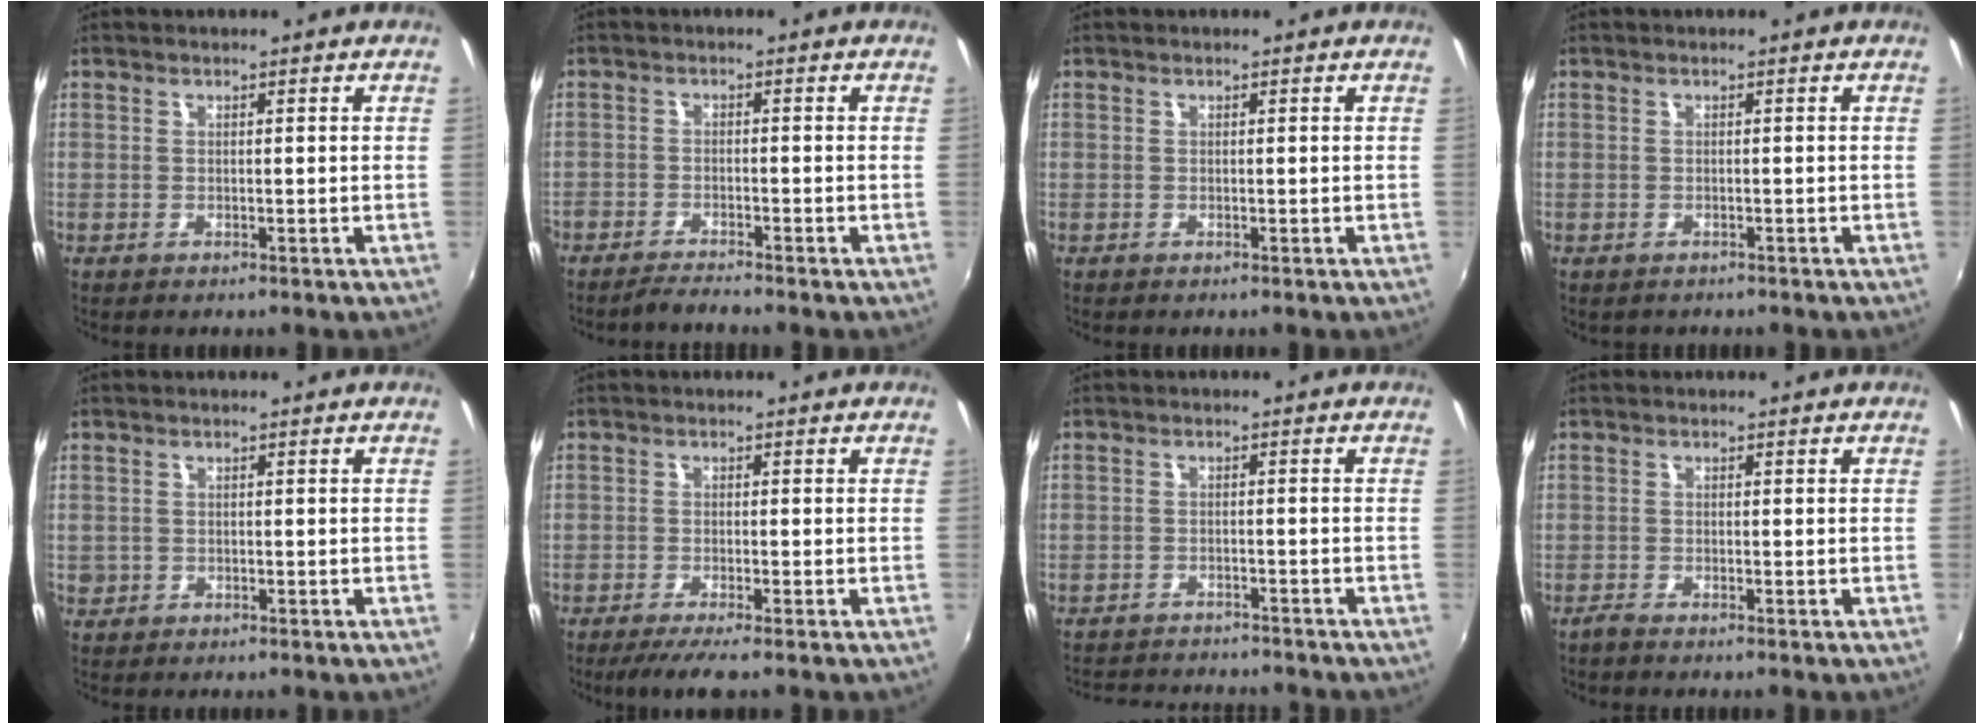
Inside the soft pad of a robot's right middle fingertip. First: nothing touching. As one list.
[{"total": 3.1, "force": [-3.0, -0.1, 0.8], "torque": [-0.033, -0.009, -0.060]}, {"total": 0.0}, {"total": 1.0, "force": [-0.8, 0.6, 0.1], "torque": [-0.008, -0.003, -0.010]}, {"total": 1.5, "force": [-0.4, 1.4, 0.2], "torque": [-0.007, -0.004, -0.005]}, {"total": 4.1, "force": [-3.2, -0.1, 2.6], "torque": [-0.059, -0.016, -0.057]}, {"total": 9.8, "force": [-9.1, 2.1, 2.9], "torque": [-0.074, -0.010, -0.133]}, {"total": 1.0, "force": [-1.0, 0.0, 0.4], "torque": [-0.012, -0.003, -0.022]}]